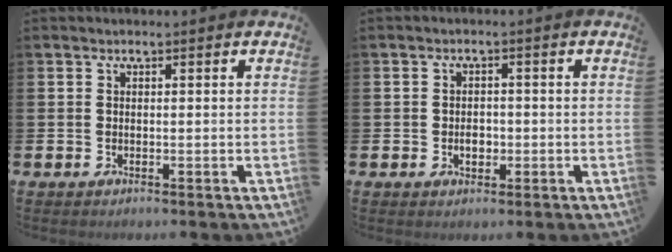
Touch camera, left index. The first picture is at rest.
{"total": 2.1, "force": [-0.4, 1.5, 1.4], "torque": [-0.005, -0.005, -0.015]}